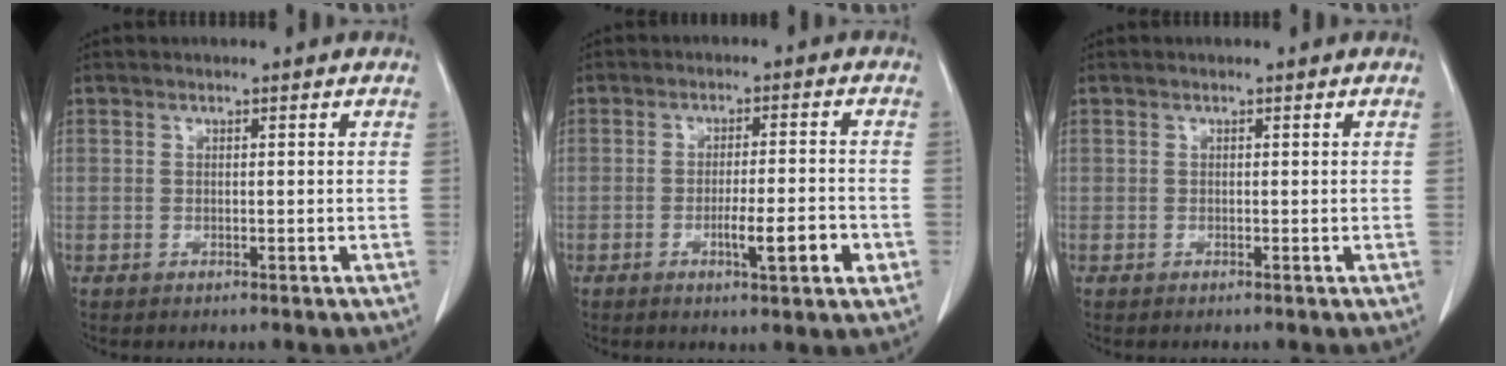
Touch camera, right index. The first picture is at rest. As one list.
[{"total": 6.5, "force": [-2.3, 0.7, 6.1], "torque": [-0.091, -0.002, -0.033]}, {"total": 0.0}]